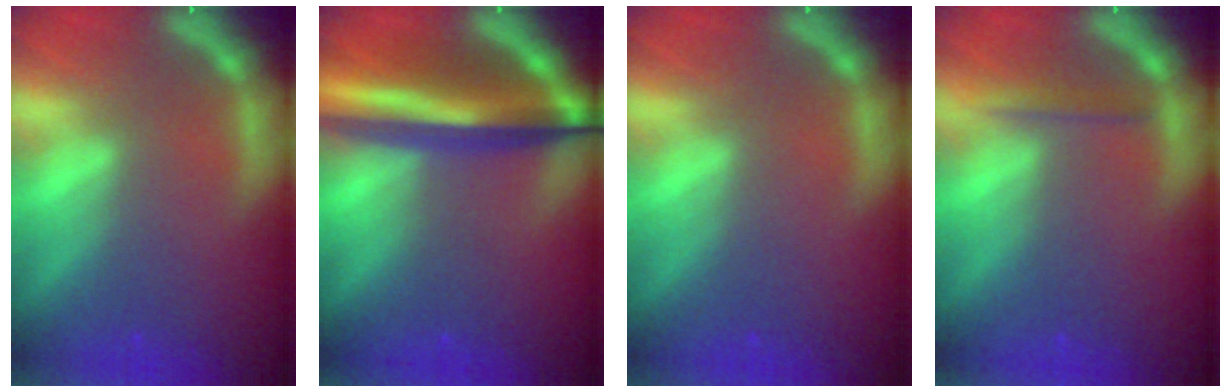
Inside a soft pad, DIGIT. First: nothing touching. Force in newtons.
{"total": 10.0}
{"total": 0.0}
{"total": 1.4}